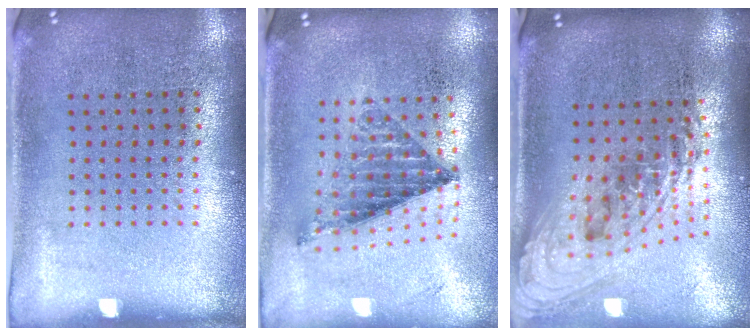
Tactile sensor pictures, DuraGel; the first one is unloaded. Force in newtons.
{"total": 0.8, "press": 0.8, "slide": 0.2}
{"total": 2.4, "press": 1.7, "slide": 1.7}